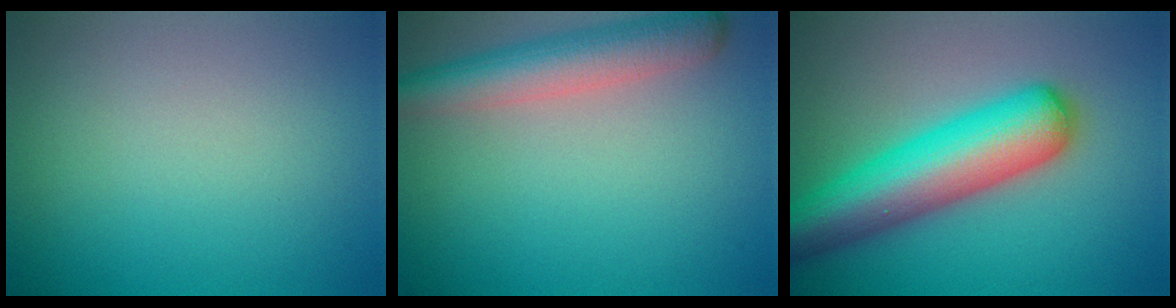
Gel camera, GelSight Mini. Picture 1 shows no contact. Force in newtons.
{"total": 5.4, "press": 5.4, "slide": 0.1}
{"total": 9.0, "press": 9.0, "slide": 0.3}